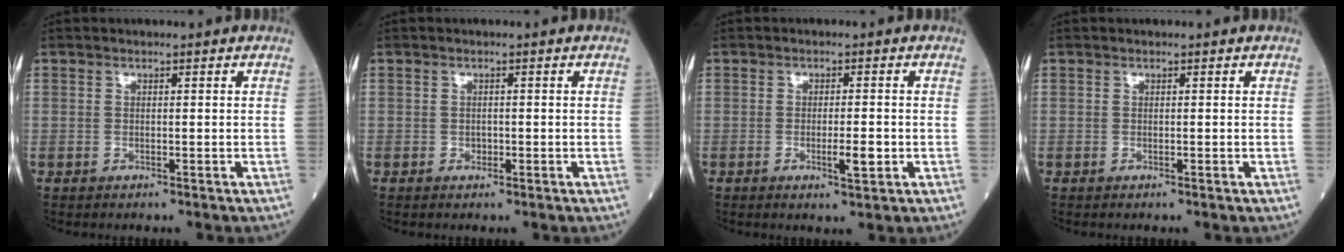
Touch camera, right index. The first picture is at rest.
{"total": 0.8, "force": [-0.2, 0.7, 0.3], "torque": [-0.004, 0.001, -0.003]}
{"total": 3.1, "force": [-0.9, 0.5, 3.0], "torque": [-0.052, -0.004, -0.010]}
{"total": 0.0}